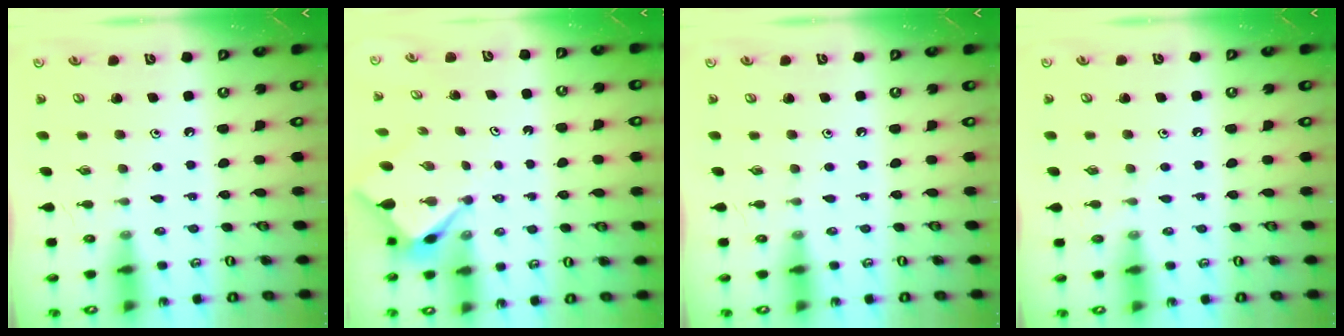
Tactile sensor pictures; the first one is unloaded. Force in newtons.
{"total": 3.1, "press": 3.1, "slide": 0.2}
{"total": 0.0}
{"total": 2.4, "press": 2.4, "slide": 0.4}